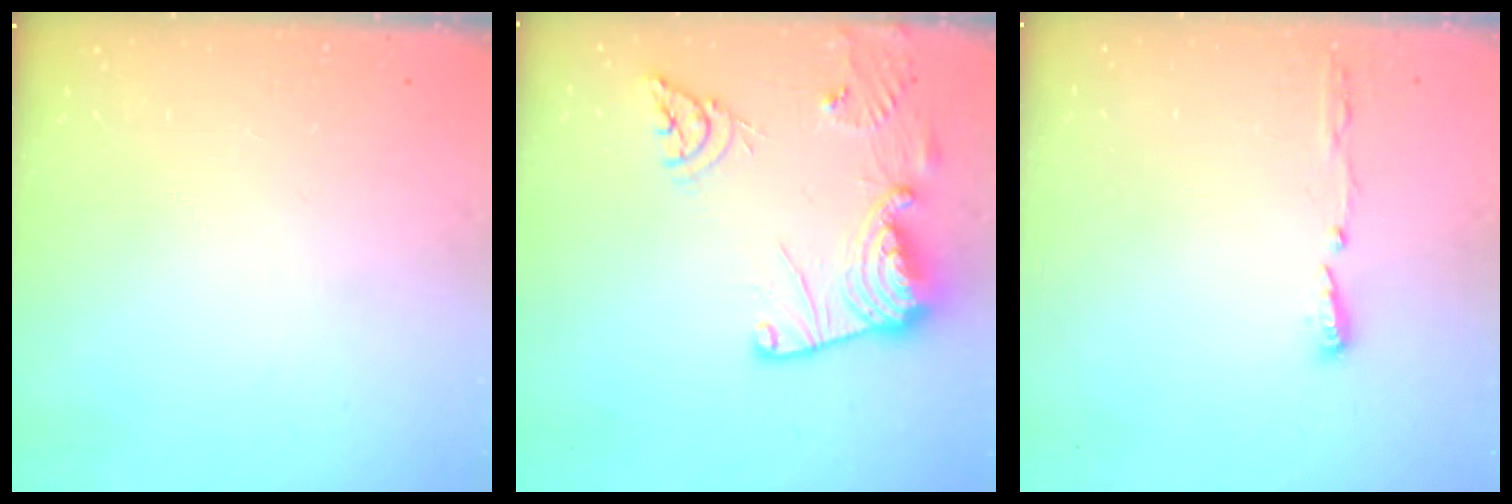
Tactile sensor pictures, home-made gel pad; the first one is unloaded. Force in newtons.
{"total": 18.1, "press": 18.0, "slide": 1.7}
{"total": 4.9, "press": 4.8, "slide": 1.2}